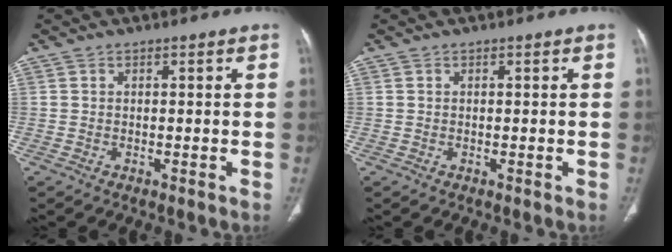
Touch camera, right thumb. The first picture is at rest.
{"total": 0.0}